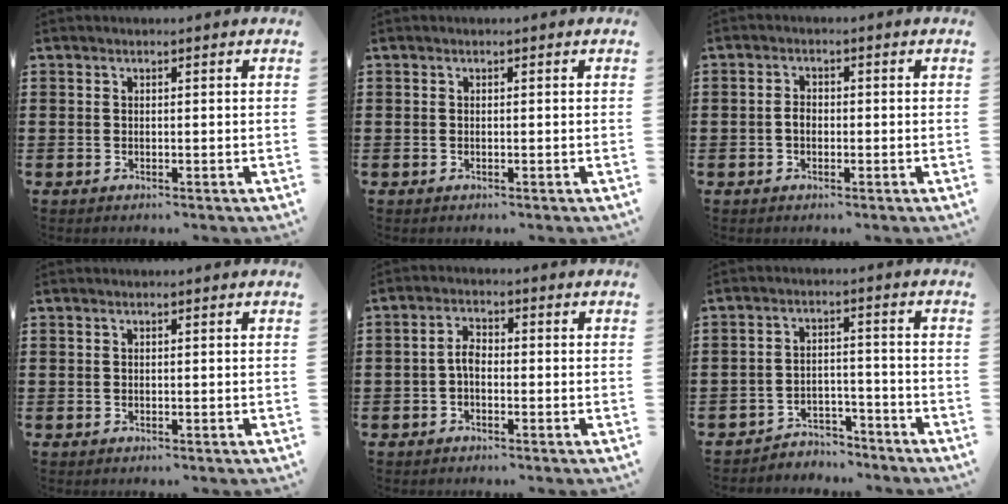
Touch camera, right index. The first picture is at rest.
{"total": 0.0}
{"total": 2.0, "force": [-0.5, 1.3, 1.4], "torque": [-0.029, 0.004, -0.010]}
{"total": 0.0}
{"total": 2.9, "force": [-0.9, 1.4, 2.3], "torque": [-0.052, 0.002, -0.020]}
{"total": 3.5, "force": [-3.4, 1.0, 0.2], "torque": [-0.010, 0.005, -0.071]}